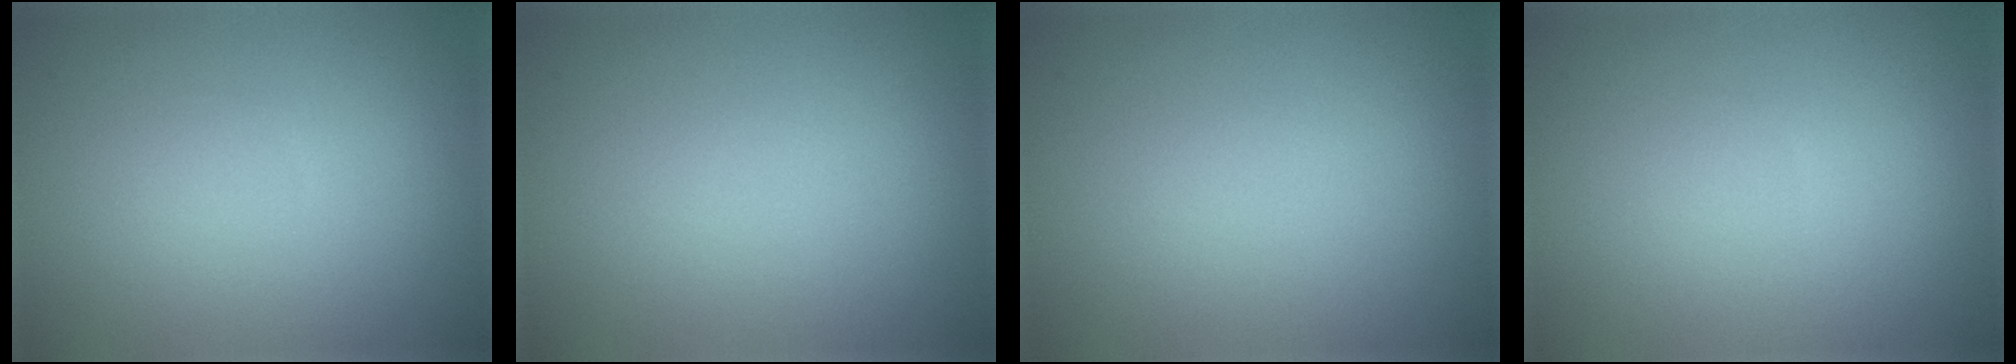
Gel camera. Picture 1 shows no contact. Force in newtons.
{"total": 0.0}
{"total": 0.0}
{"total": 0.0}